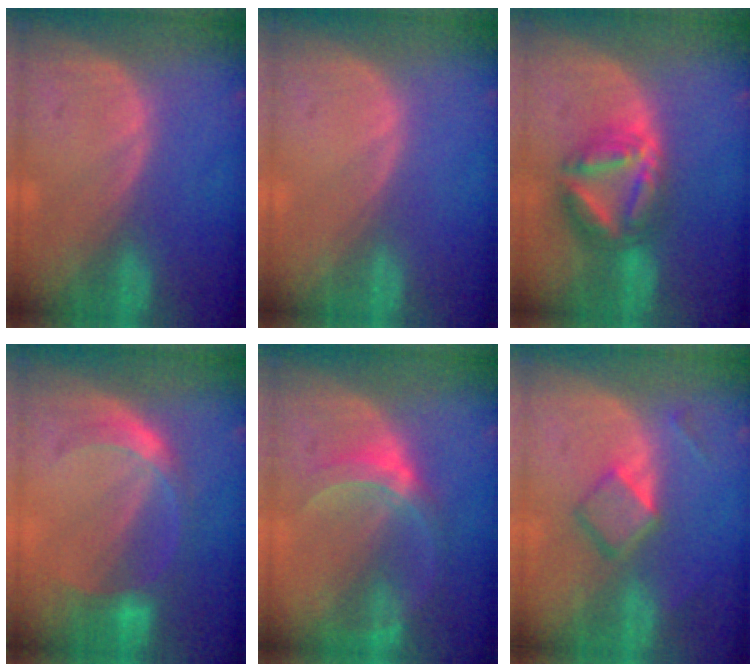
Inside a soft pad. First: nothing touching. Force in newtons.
{"total": 0.0}
{"total": 7.6, "press": 7.6, "slide": 0.8}
{"total": 5.7, "press": 5.4, "slide": 1.8}
{"total": 5.6, "press": 5.6, "slide": 0.4}
{"total": 4.6, "press": 4.5, "slide": 1.0}